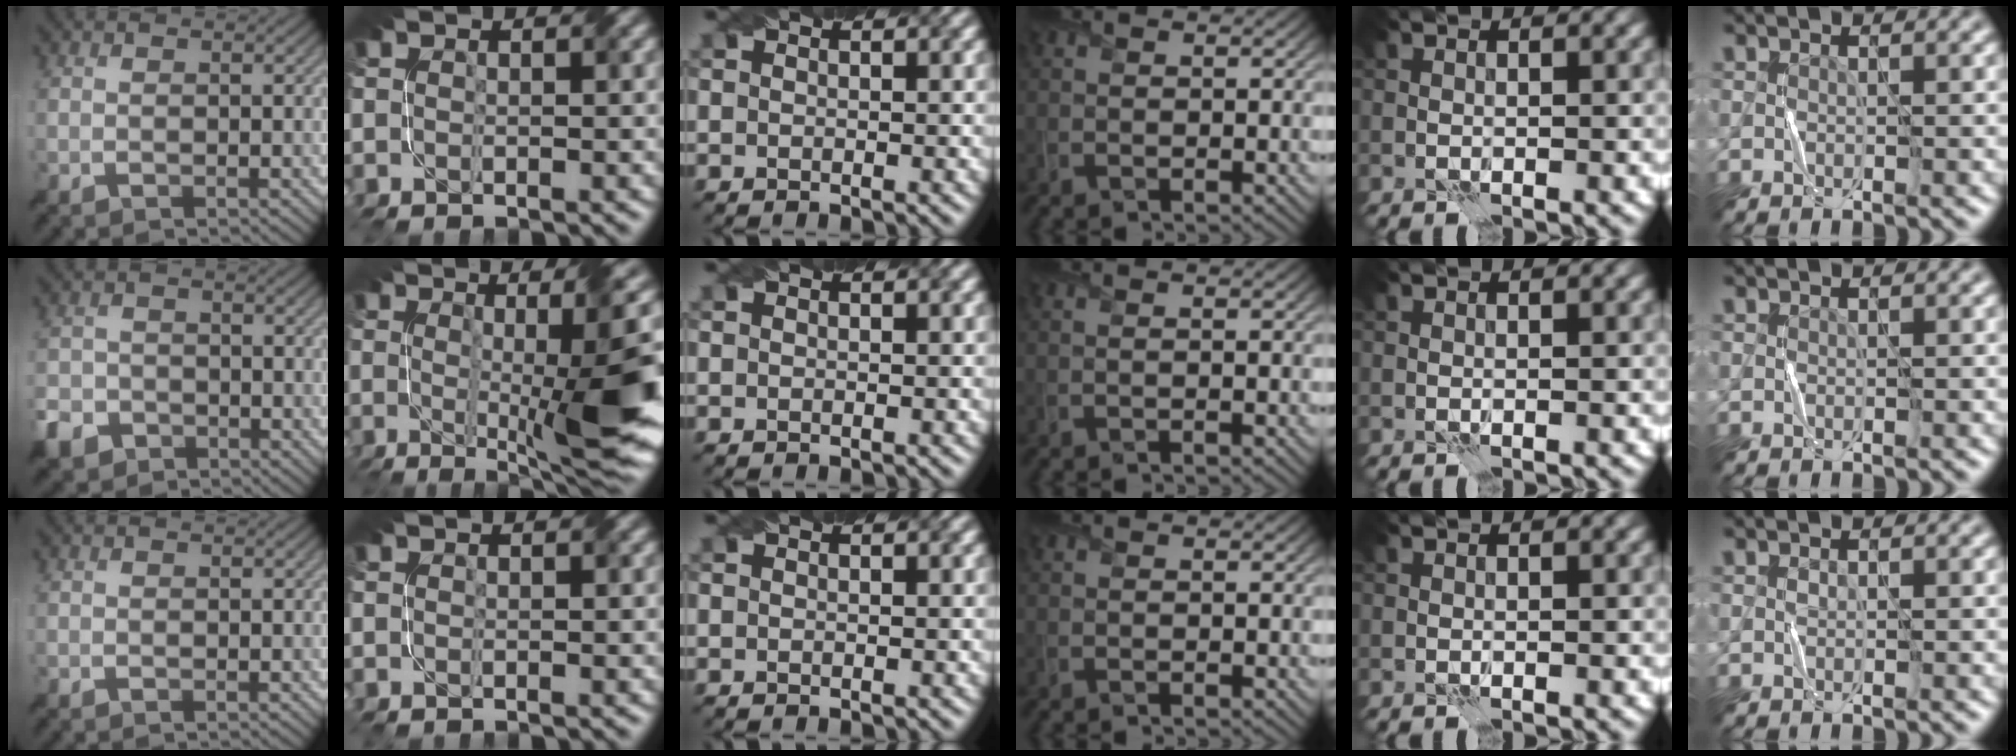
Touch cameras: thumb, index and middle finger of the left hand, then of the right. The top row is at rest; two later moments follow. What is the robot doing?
{"motion": "fold", "object": "bubble wrap"}